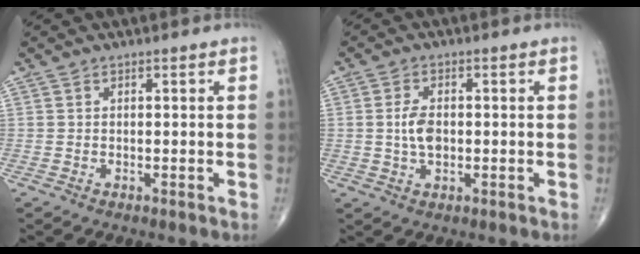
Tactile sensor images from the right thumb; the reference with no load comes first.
{"total": 4.5, "force": [-0.1, 2.5, 3.7], "torque": [-0.069, 0.001, -0.004]}